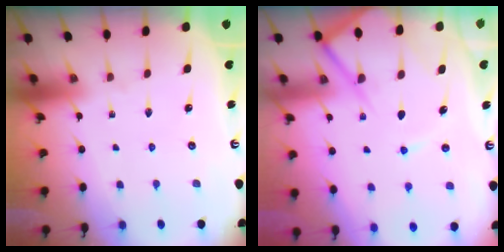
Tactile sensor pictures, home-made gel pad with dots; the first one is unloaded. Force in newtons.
{"total": 10.3, "press": 10.2, "slide": 1.2}